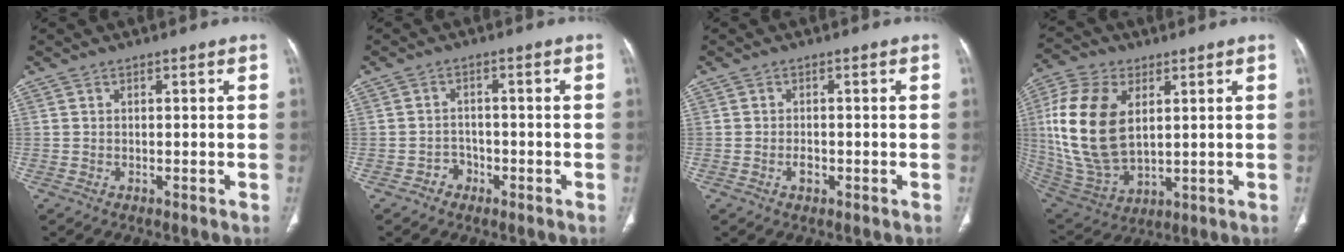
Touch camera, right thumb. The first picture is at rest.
{"total": 2.7, "force": [-1.5, 2.2, 0.4], "torque": [0.006, 0.018, -0.031]}
{"total": 1.7, "force": [-0.6, 1.1, 1.1], "torque": [-0.014, 0.003, -0.012]}
{"total": 19.8, "force": [3.7, 11.9, 15.4], "torque": [-0.321, -0.015, 0.078]}